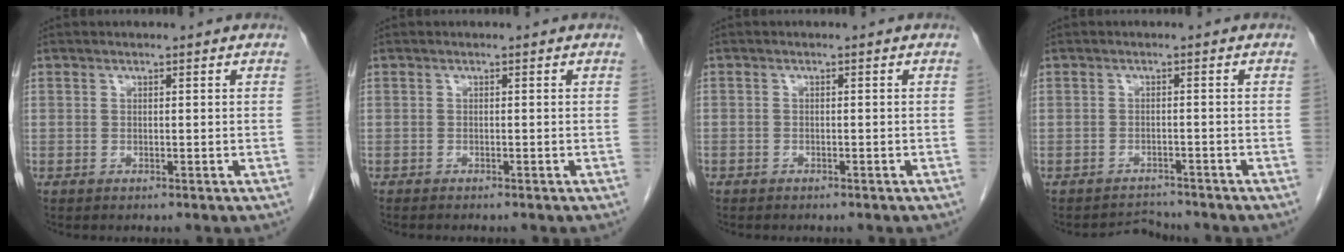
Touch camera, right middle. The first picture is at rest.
{"total": 1.7, "force": [-1.5, 0.3, 0.7], "torque": [-0.014, -0.004, -0.017]}
{"total": 1.2, "force": [-0.9, 0.7, 0.2], "torque": [-0.007, 0.003, -0.014]}
{"total": 2.6, "force": [-2.4, 0.2, -1.0], "torque": [0.016, -0.007, -0.035]}